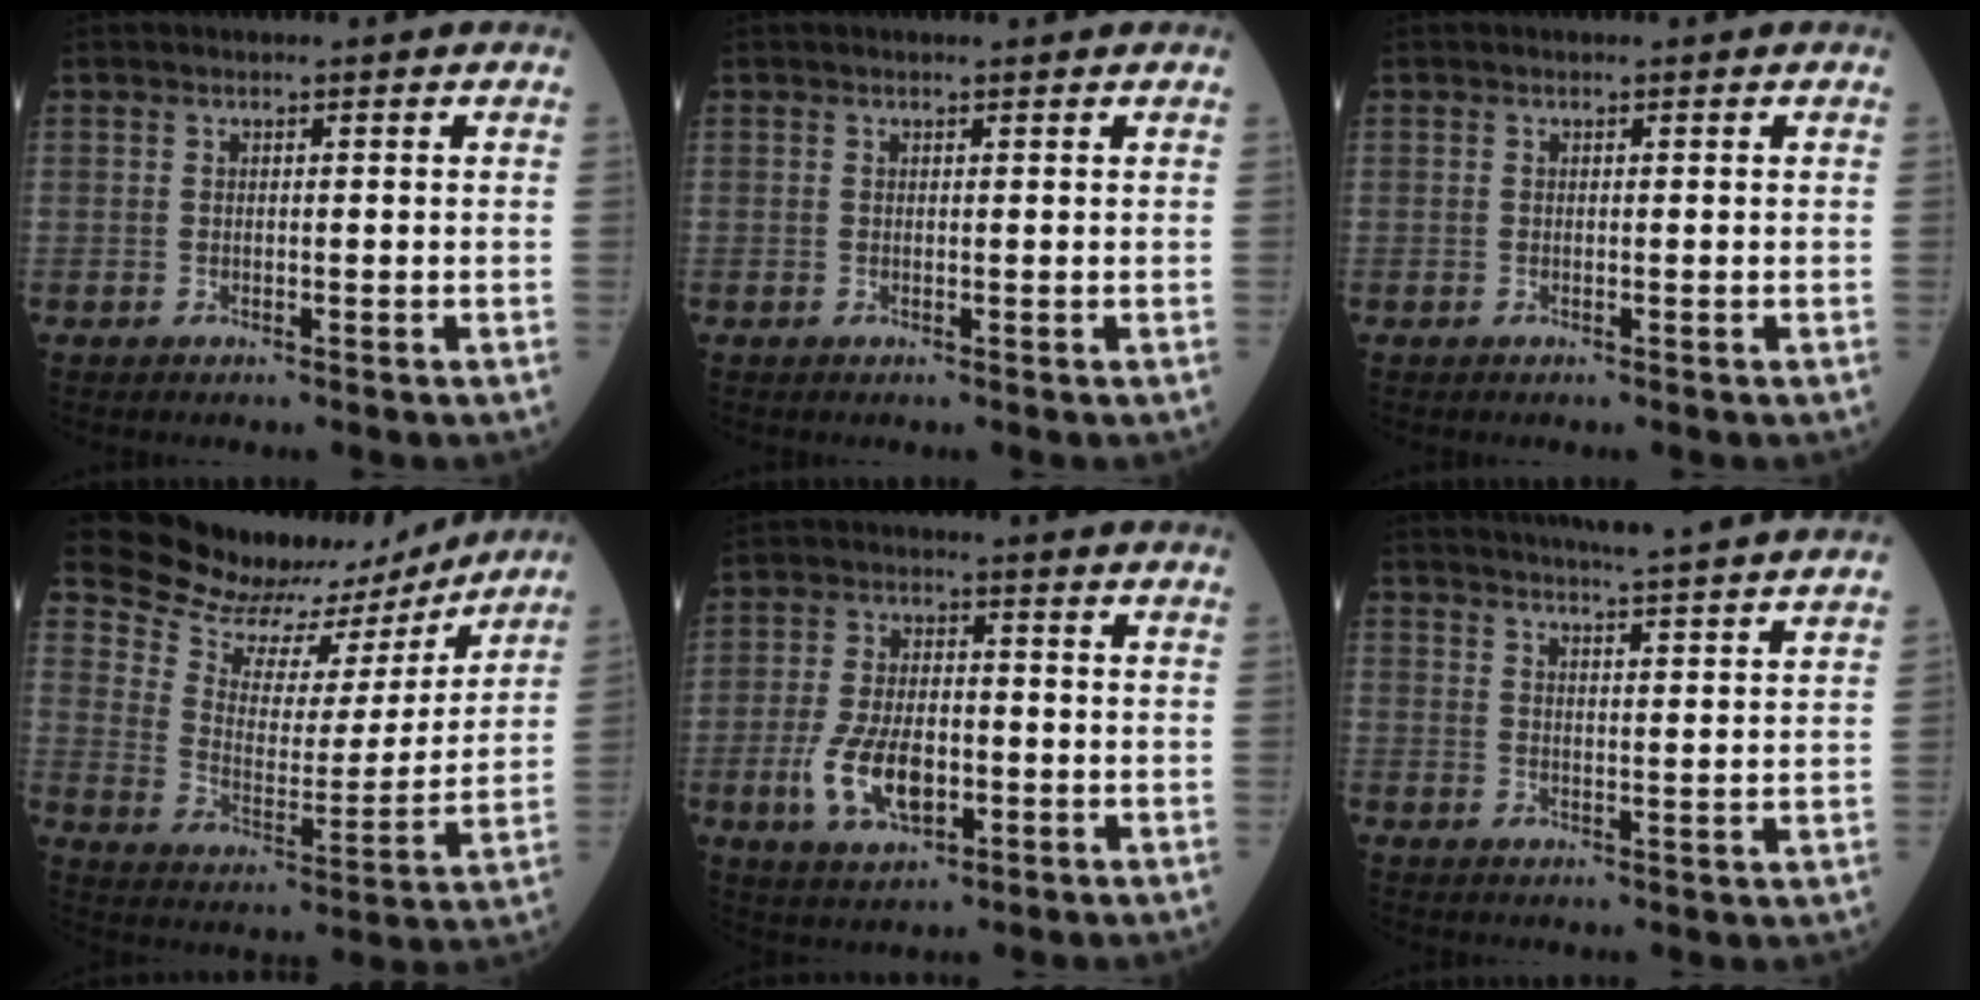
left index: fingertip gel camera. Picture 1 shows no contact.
{"total": 0.6, "force": [0.5, -0.1, 0.2], "torque": [-0.006, 0.001, 0.010]}
{"total": 0.0}
{"total": 16.2, "force": [15.1, 5.0, 3.4], "torque": [-0.059, -0.007, 0.221]}
{"total": 9.5, "force": [-2.8, 4.7, 7.8], "torque": [-0.168, -0.001, -0.044]}
{"total": 18.7, "force": [17.4, -1.4, 6.6], "torque": [-0.113, -0.034, 0.220]}